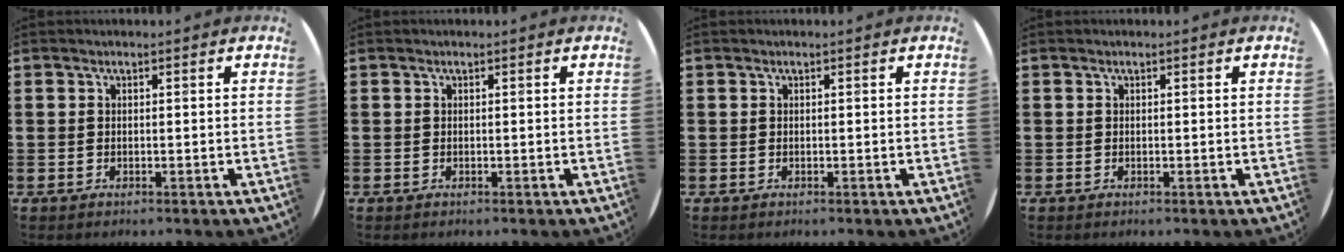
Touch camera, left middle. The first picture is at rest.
{"total": 0.0}
{"total": 0.0}
{"total": 0.0}